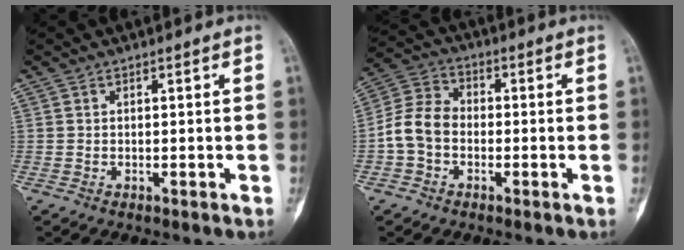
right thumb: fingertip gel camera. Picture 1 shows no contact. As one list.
[{"total": 8.1, "force": [-1.7, 6.1, 4.9], "torque": [-0.090, 0.030, -0.047]}]